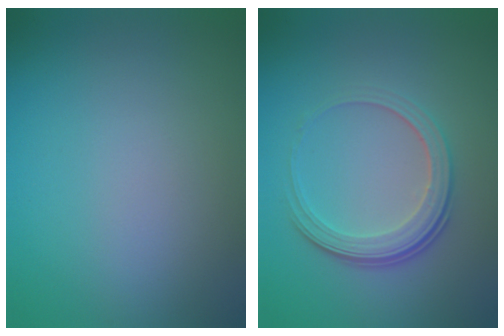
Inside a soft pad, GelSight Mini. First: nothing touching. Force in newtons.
{"total": 3.5, "press": 2.6, "slide": 2.4}